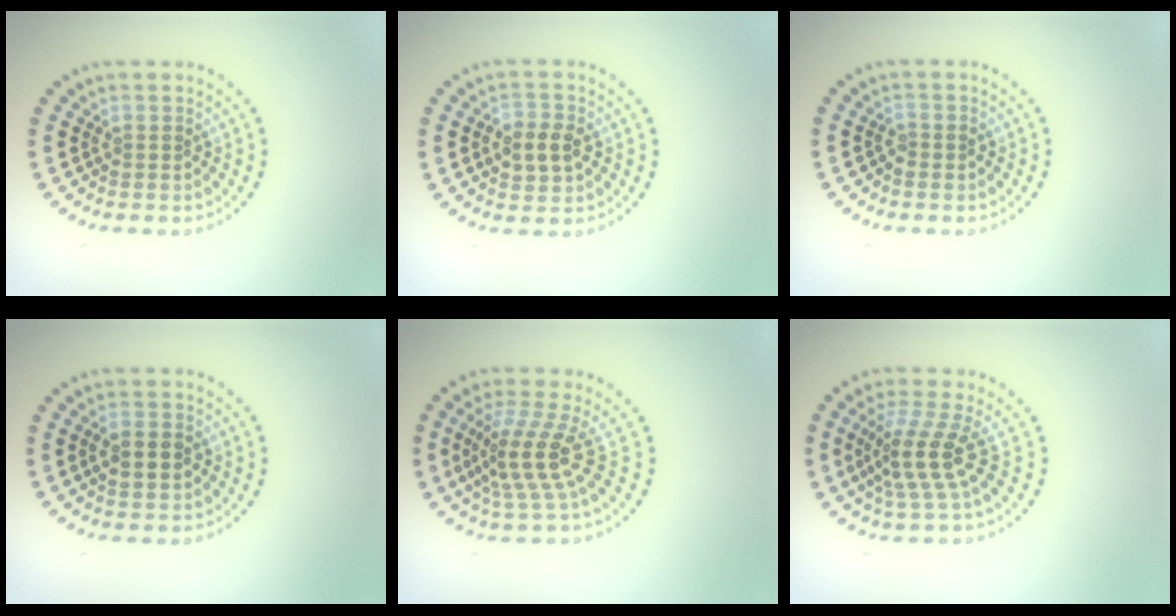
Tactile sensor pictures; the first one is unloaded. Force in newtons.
{"total": 2.9, "press": 2.9, "slide": 0.3}
{"total": 0.9, "press": 0.8, "slide": 0.2}
{"total": 2.5, "press": 2.5, "slide": 0.2}
{"total": 4.3, "press": 3.1, "slide": 3.0}
{"total": 3.9, "press": 2.7, "slide": 2.8}